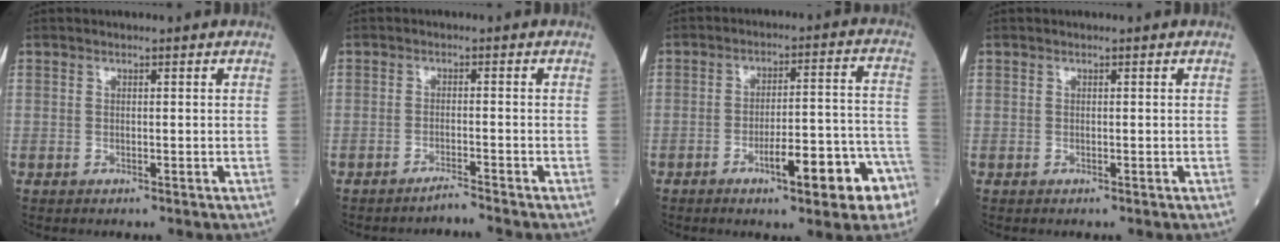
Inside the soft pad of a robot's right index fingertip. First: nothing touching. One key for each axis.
{"total": 2.1, "fx": -1.9, "fy": -0.8, "fz": 0.1, "tx": 0.004, "ty": -0.004, "tz": -0.033}
{"total": 11.8, "fx": -5.8, "fy": 2.2, "fz": 10.1, "tx": -0.133, "ty": 0.023, "tz": -0.076}
{"total": 0.0}